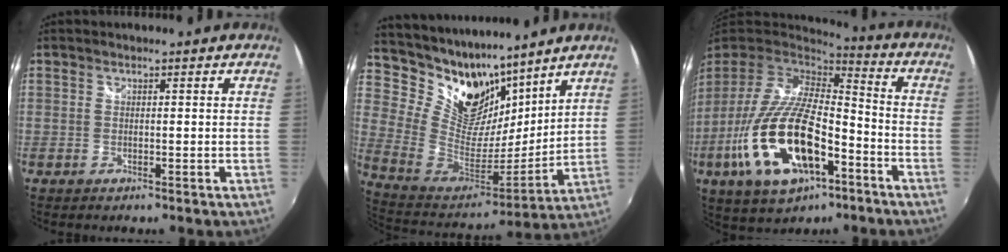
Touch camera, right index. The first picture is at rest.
{"total": 19.5, "force": [14.5, 10.0, 8.3], "torque": [-0.191, -0.005, 0.278]}
{"total": 23.3, "force": [-9.7, 10.2, 18.6], "torque": [-0.384, -0.034, -0.164]}